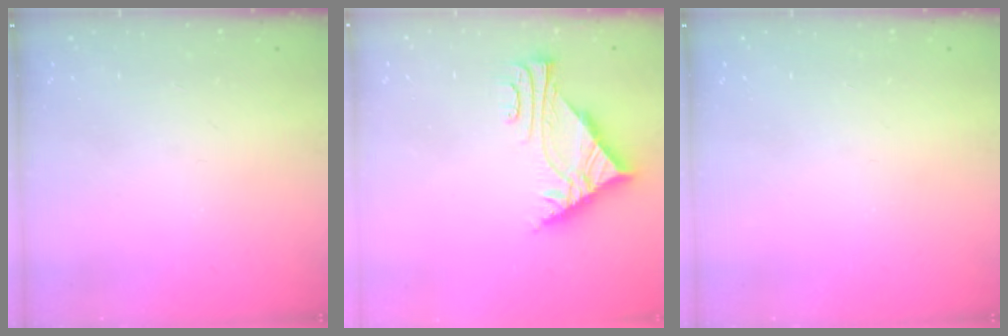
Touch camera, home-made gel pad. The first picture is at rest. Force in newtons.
{"total": 7.9, "press": 7.8, "slide": 1.1}
{"total": 0.0}